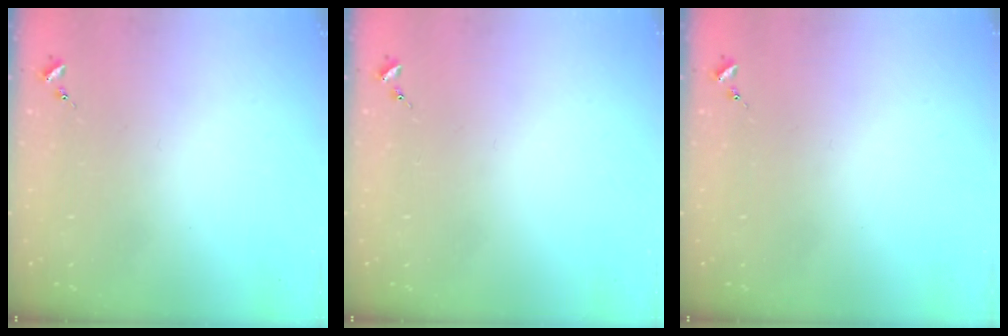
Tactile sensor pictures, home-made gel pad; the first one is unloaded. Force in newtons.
{"total": 0.0}
{"total": 0.0}